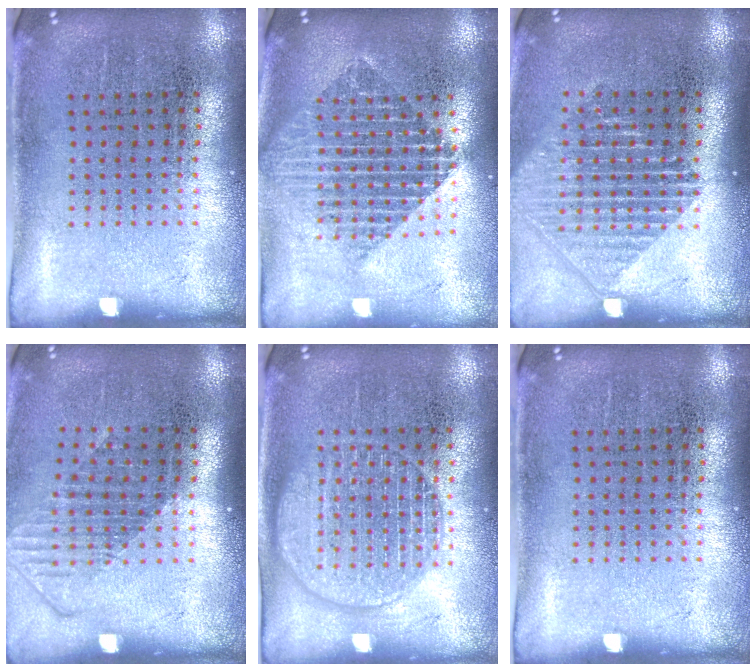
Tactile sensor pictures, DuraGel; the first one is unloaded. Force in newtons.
{"total": 2.1, "press": 1.7, "slide": 1.2}
{"total": 1.4, "press": 1.3, "slide": 0.6}
{"total": 1.4, "press": 1.1, "slide": 0.9}
{"total": 3.1, "press": 3.1, "slide": 0.5}
{"total": 0.0}